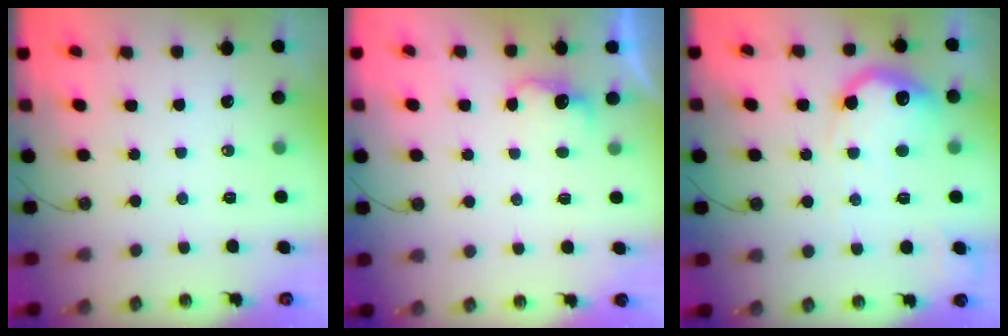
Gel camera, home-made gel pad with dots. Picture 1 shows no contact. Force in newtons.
{"total": 3.4, "press": 3.3, "slide": 1.0}
{"total": 15.9, "press": 15.9, "slide": 1.1}